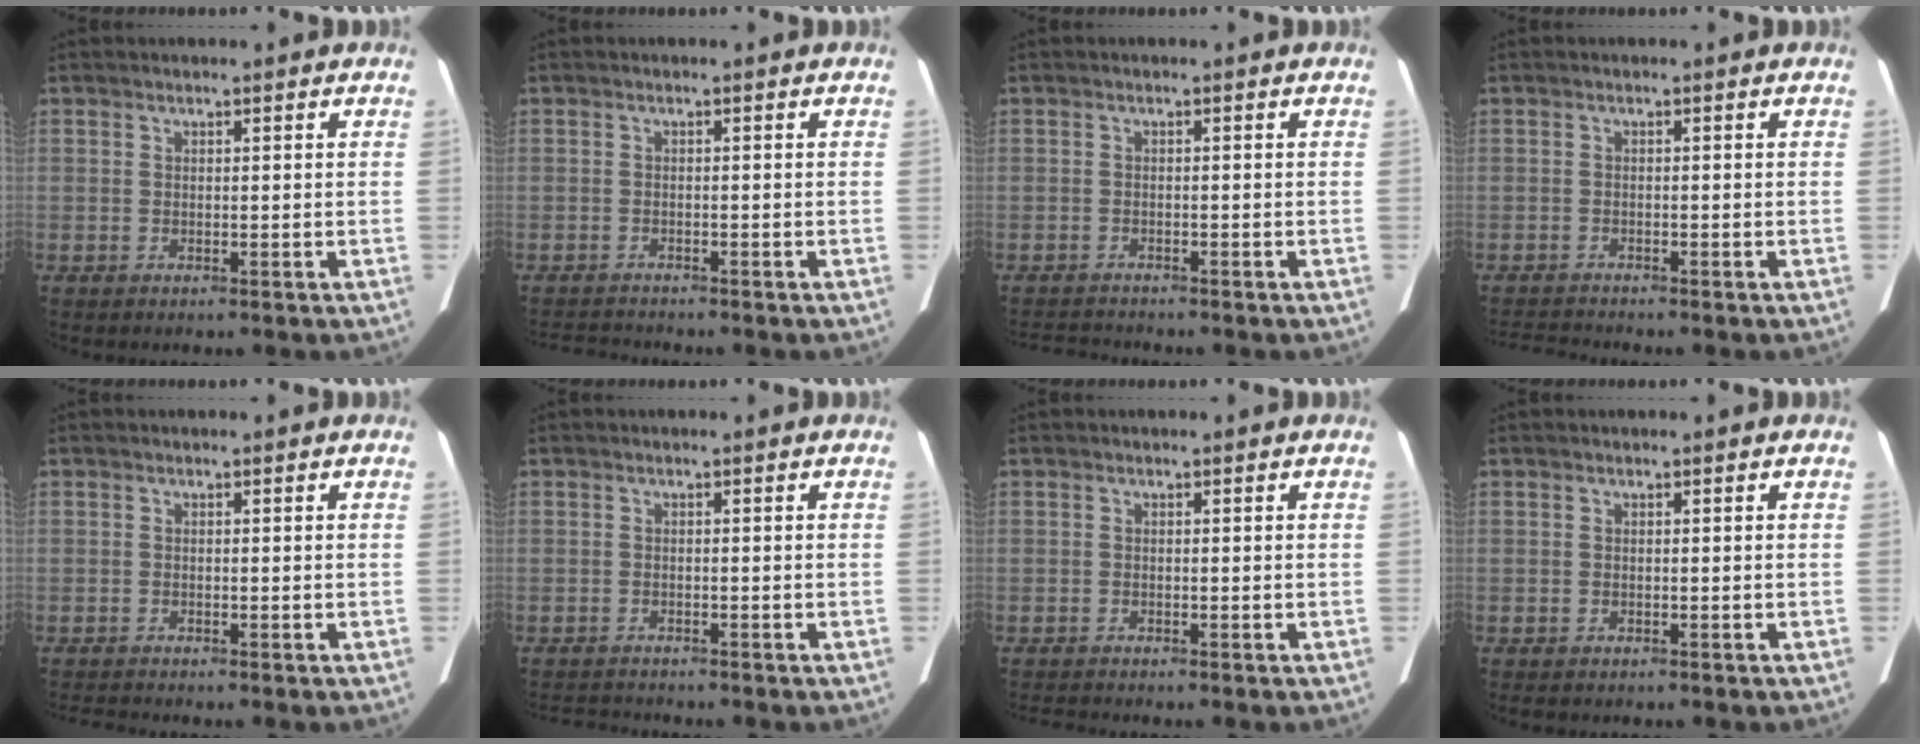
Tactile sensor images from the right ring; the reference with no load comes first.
{"total": 3.1, "force": [-3.1, -0.1, 0.4], "torque": [-0.009, -0.015, -0.050]}
{"total": 3.2, "force": [-3.2, 0.0, 0.4], "torque": [-0.010, -0.014, -0.051]}
{"total": 2.5, "force": [-2.4, -0.8, 0.0], "torque": [-0.009, -0.019, -0.044]}
{"total": 1.3, "force": [-1.2, -0.4, 0.1], "torque": [-0.010, -0.010, -0.023]}
{"total": 3.1, "force": [-3.0, 0.2, 0.5], "torque": [-0.011, -0.012, -0.046]}
{"total": 1.1, "force": [-1.1, -0.3, 0.1], "torque": [-0.009, -0.009, -0.020]}
{"total": 1.1, "force": [-0.9, 0.5, 0.5], "torque": [-0.010, -0.002, -0.009]}